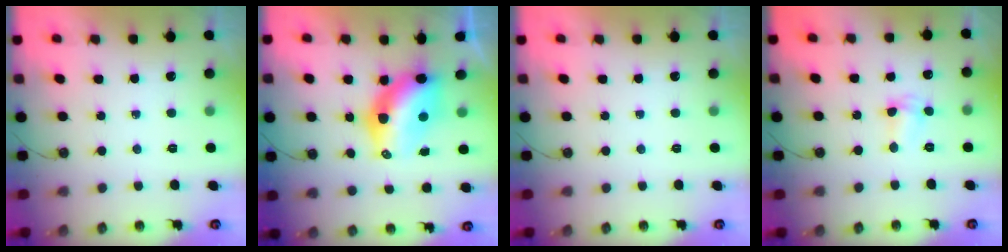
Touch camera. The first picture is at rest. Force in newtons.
{"total": 10.8, "press": 10.8, "slide": 0.8}
{"total": 0.0}
{"total": 2.6, "press": 2.6, "slide": 0.6}